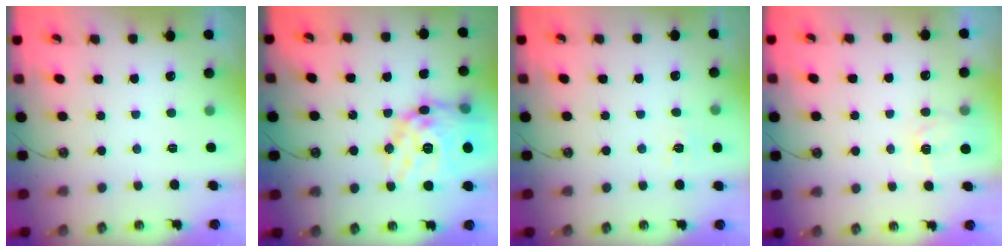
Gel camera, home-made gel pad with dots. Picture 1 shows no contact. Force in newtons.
{"total": 22.4, "press": 22.3, "slide": 2.2}
{"total": 6.4, "press": 6.3, "slide": 0.8}
{"total": 4.1, "press": 4.0, "slide": 0.6}